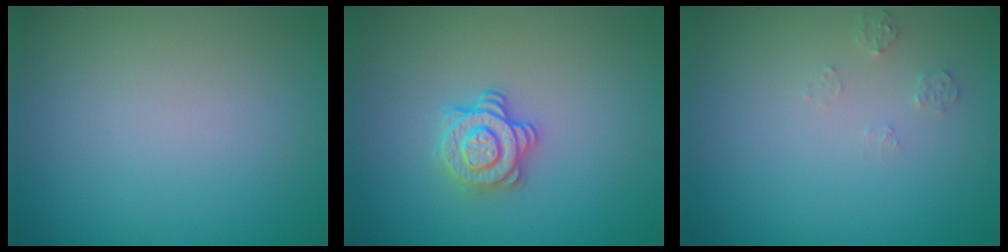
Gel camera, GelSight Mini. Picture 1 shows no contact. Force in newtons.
{"total": 2.9, "press": 2.5, "slide": 1.4}
{"total": 1.1, "press": 1.1, "slide": 0.1}